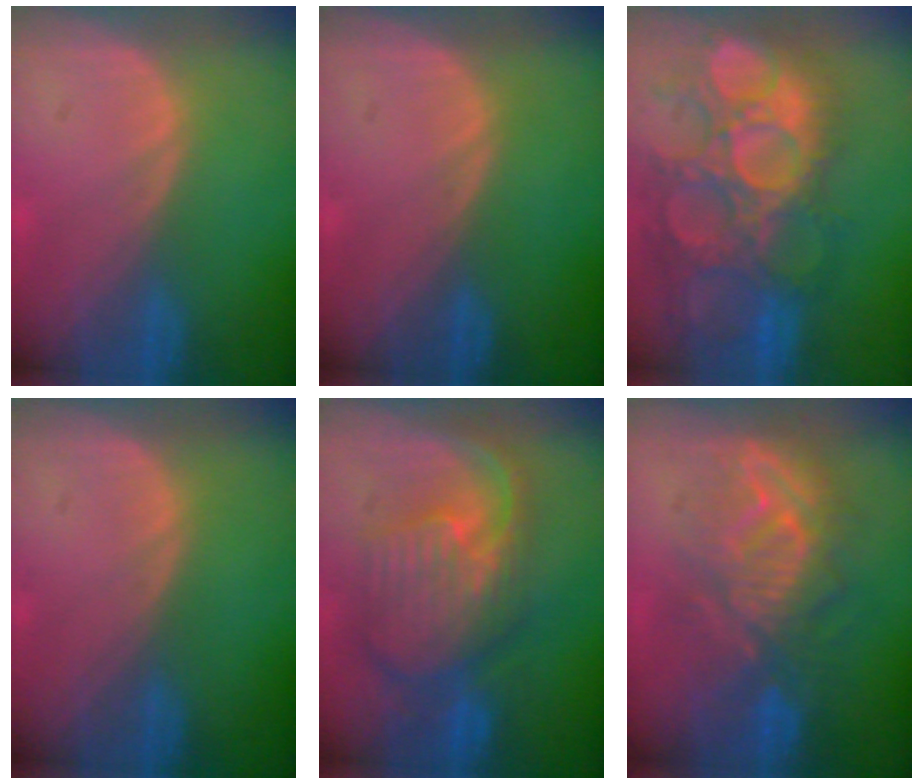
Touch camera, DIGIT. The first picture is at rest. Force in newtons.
{"total": 0.0}
{"total": 14.5, "press": 12.8, "slide": 6.9}
{"total": 0.0}
{"total": 10.5, "press": 9.5, "slide": 4.7}
{"total": 9.2, "press": 9.2, "slide": 0.2}